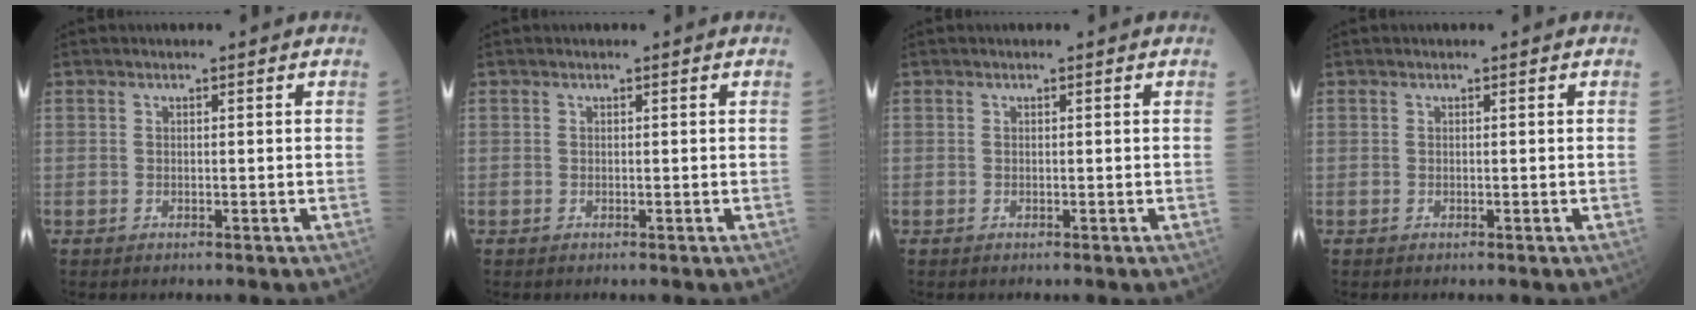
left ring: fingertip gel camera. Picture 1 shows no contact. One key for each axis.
{"total": 0.0}
{"total": 0.0}
{"total": 0.0}